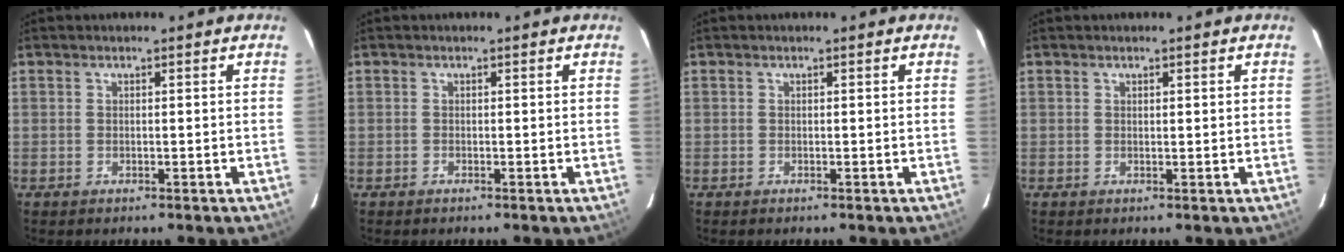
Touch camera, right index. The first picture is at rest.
{"total": 0.0}
{"total": 0.0}
{"total": 0.5, "force": [0.3, 0.1, 0.4], "torque": [-0.009, 0.001, 0.005]}